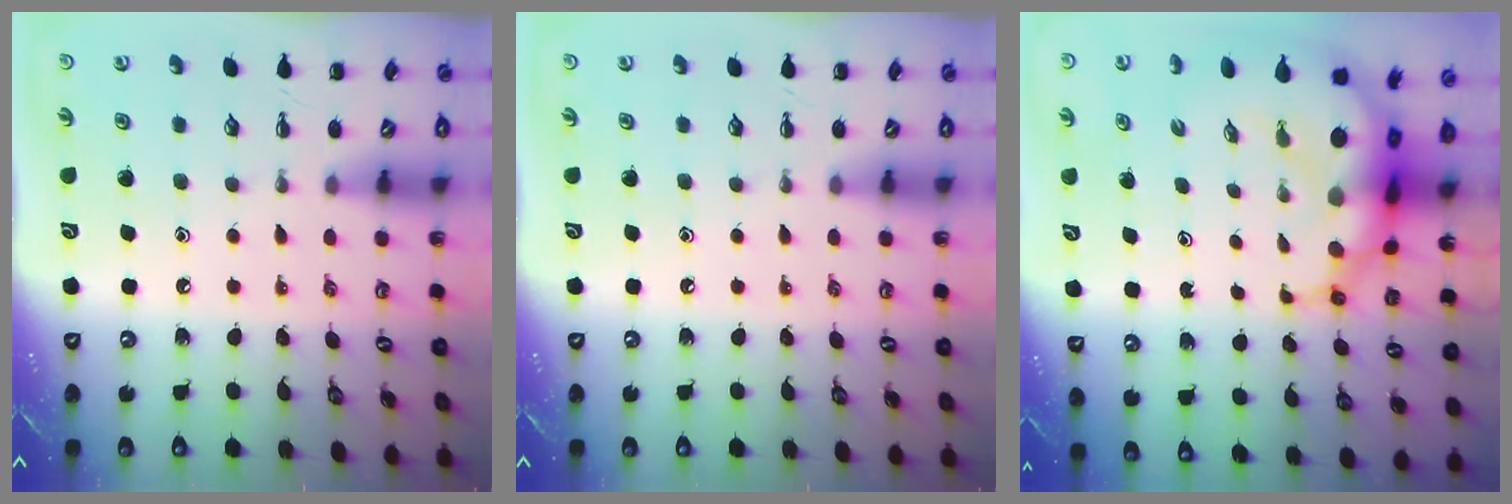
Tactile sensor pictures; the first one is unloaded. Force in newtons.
{"total": 0.0}
{"total": 12.4, "press": 12.0, "slide": 3.3}